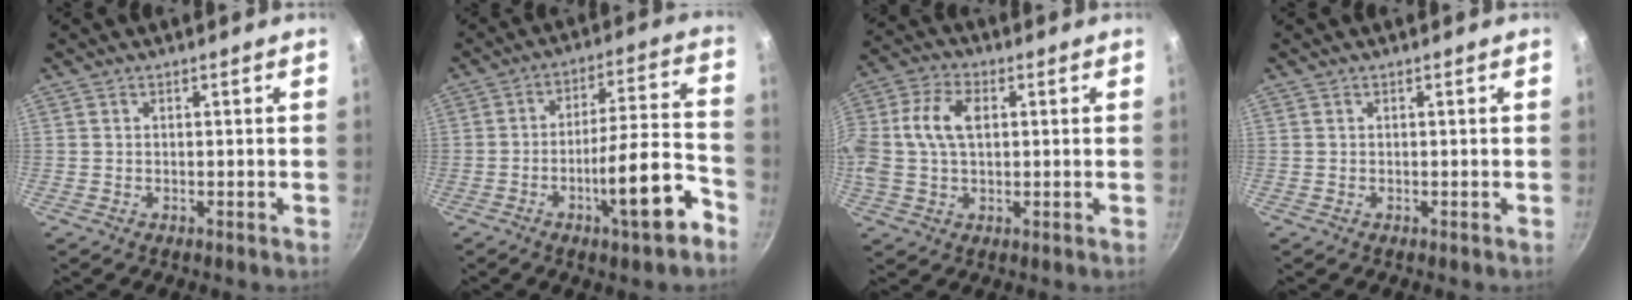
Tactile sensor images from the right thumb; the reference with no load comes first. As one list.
[{"total": 14.2, "force": [-7.0, 3.0, 12.0], "torque": [-0.157, 0.054, -0.105]}, {"total": 11.2, "force": [1.6, 6.8, 8.7], "torque": [-0.177, 0.023, 0.018]}, {"total": 0.0}]